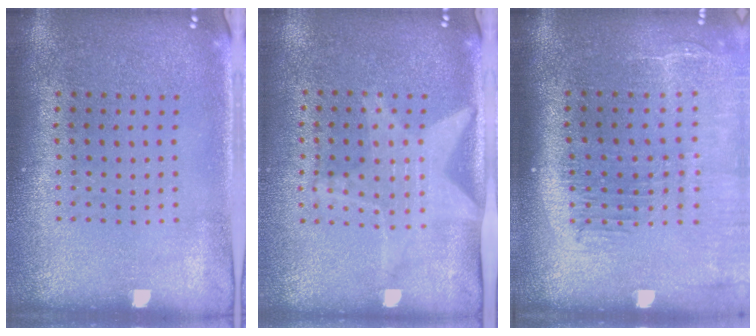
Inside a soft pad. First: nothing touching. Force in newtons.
{"total": 1.8, "press": 1.5, "slide": 1.0}
{"total": 2.2, "press": 1.8, "slide": 1.3}